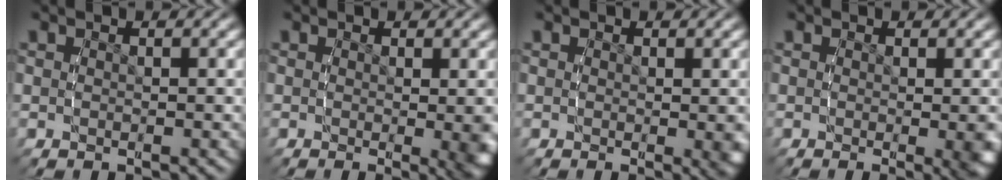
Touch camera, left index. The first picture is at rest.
{"total": 2.1, "force": [-0.1, 0.2, 2.1], "torque": [-0.019, -0.007, -0.003]}
{"total": 1.2, "force": [0.1, 0.1, 1.2], "torque": [-0.006, -0.003, 0.000]}
{"total": 1.7, "force": [-0.1, 0.1, 1.7], "torque": [-0.016, -0.005, -0.005]}